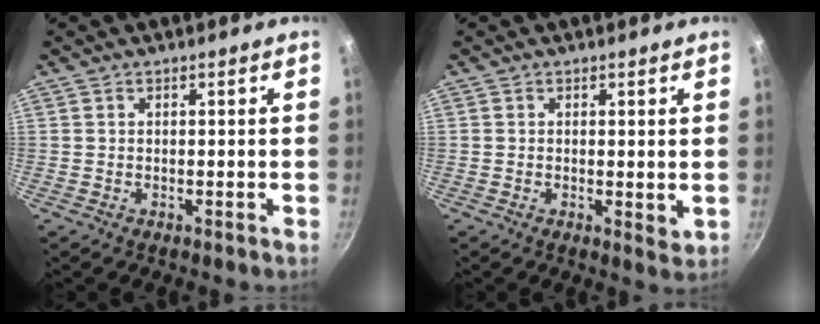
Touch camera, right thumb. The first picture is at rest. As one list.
[{"total": 2.2, "force": [0.3, 0.9, 2.0], "torque": [-0.031, -0.007, 0.004]}]